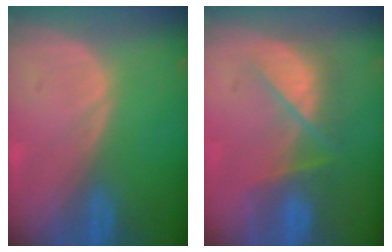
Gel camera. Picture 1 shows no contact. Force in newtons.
{"total": 7.1, "press": 6.9, "slide": 1.2}